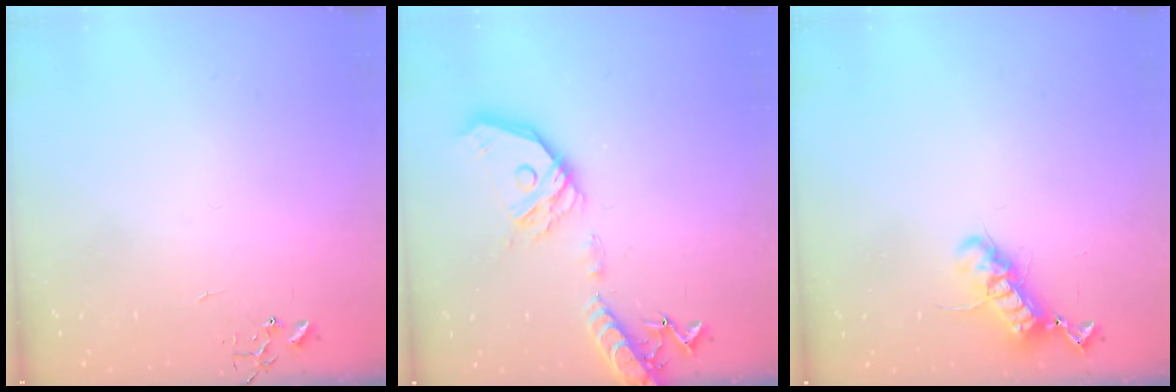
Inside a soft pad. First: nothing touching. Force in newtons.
{"total": 20.0, "press": 19.7, "slide": 3.5}
{"total": 12.7, "press": 12.6, "slide": 1.1}